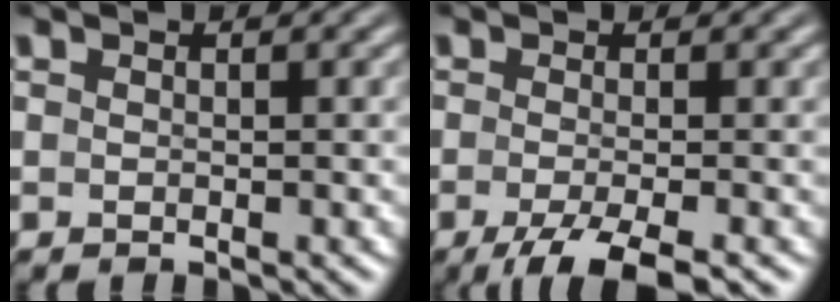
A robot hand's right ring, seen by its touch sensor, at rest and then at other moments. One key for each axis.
{"total": 5.3, "fx": -3.8, "fy": 1.5, "fz": 3.4, "tx": -0.063, "ty": -0.026, "tz": -0.046}